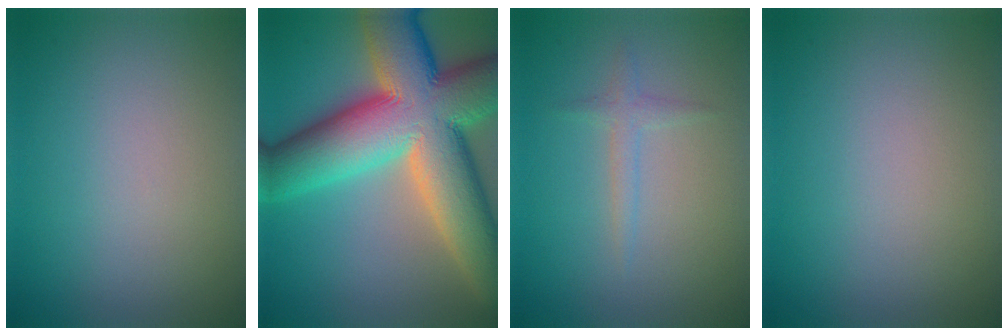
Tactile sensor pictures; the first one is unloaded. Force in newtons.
{"total": 17.3, "press": 17.3, "slide": 0.9}
{"total": 1.3, "press": 1.2, "slide": 0.0}
{"total": 0.0}